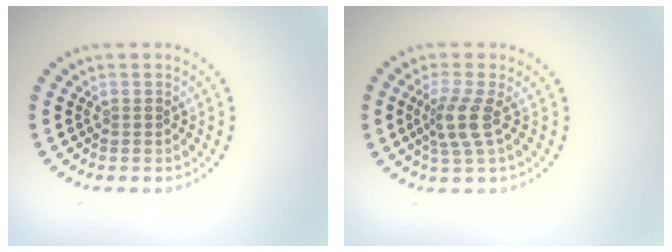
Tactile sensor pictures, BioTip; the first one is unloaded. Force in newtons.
{"total": 2.9, "press": 2.4, "slide": 1.7}